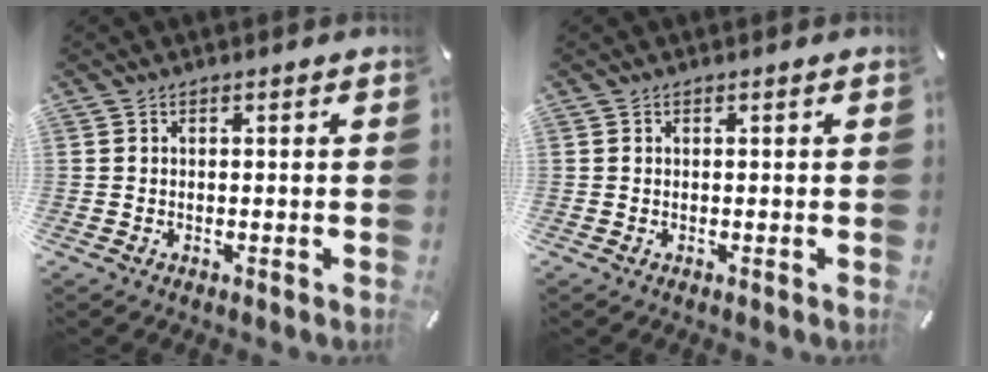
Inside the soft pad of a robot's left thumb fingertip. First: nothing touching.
{"total": 0.0}